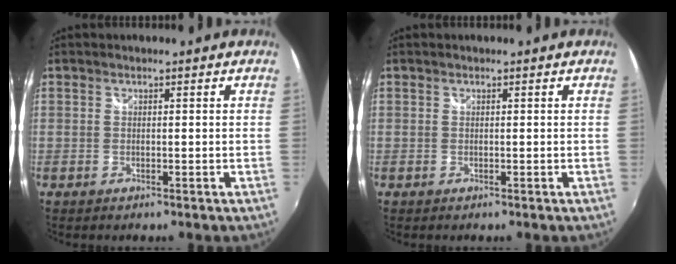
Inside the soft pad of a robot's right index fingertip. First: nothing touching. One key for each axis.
{"total": 0.0}